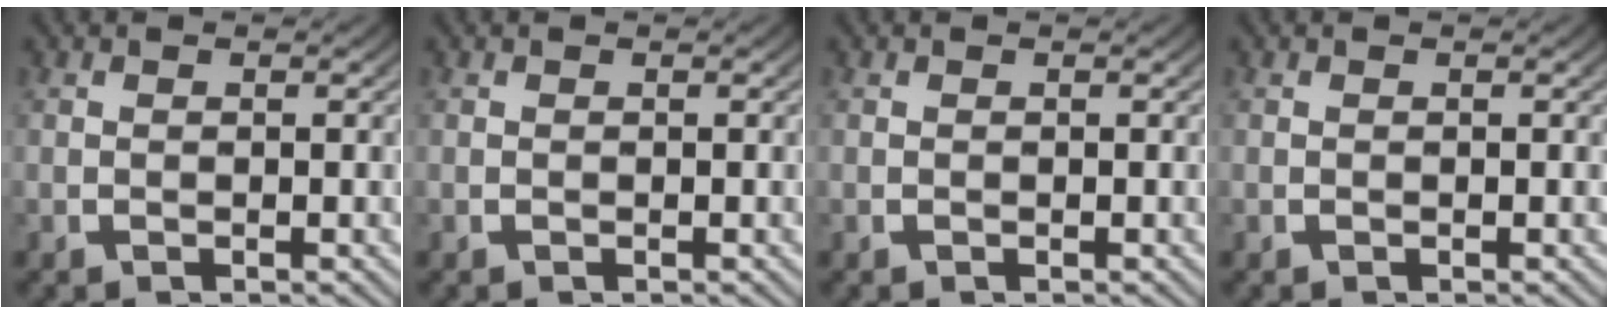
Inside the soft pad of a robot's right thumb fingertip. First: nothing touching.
{"total": 0.0}
{"total": 0.0}
{"total": 0.0}